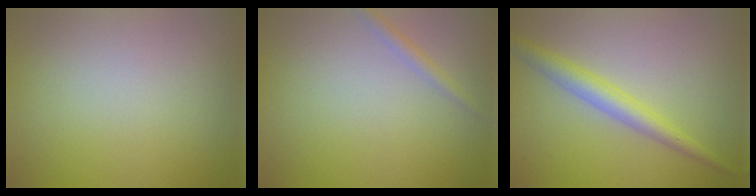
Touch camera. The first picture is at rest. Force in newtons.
{"total": 1.2, "press": 1.2, "slide": 0.0}
{"total": 2.9, "press": 2.9, "slide": 0.0}